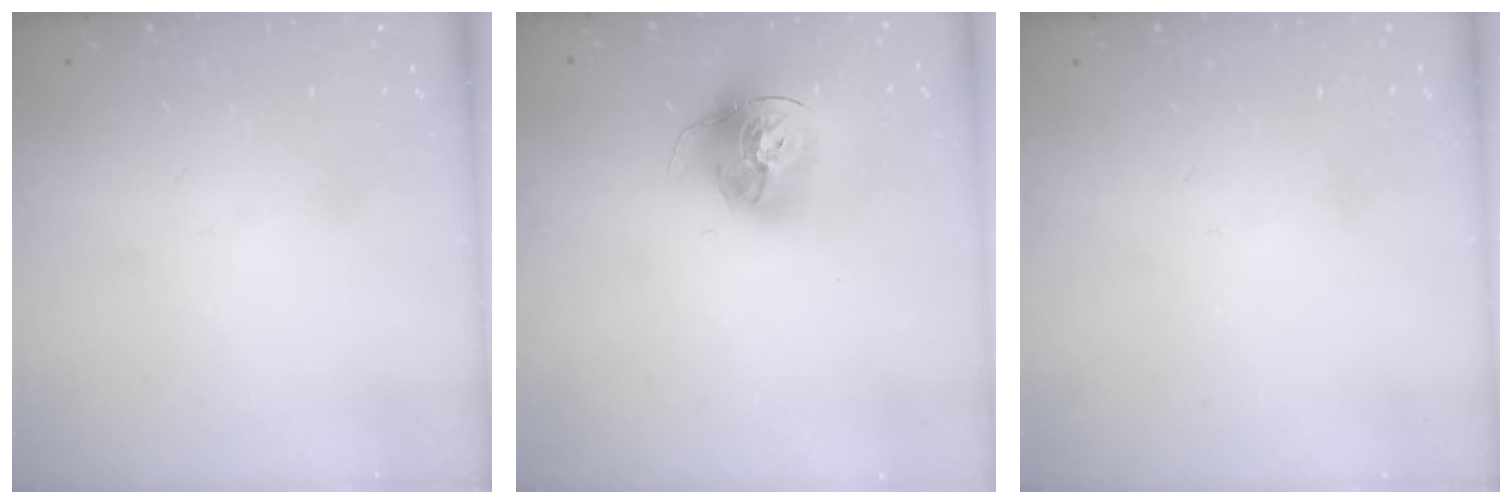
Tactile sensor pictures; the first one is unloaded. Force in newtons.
{"total": 16.2, "press": 16.1, "slide": 1.8}
{"total": 0.0}